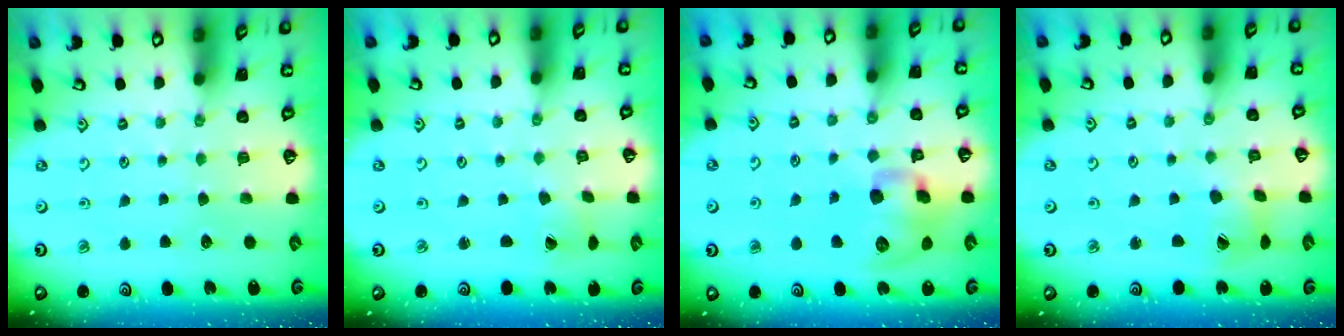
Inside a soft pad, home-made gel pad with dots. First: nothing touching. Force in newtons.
{"total": 1.6, "press": 1.5, "slide": 0.3}
{"total": 13.9, "press": 13.7, "slide": 2.4}
{"total": 5.3, "press": 5.2, "slide": 0.5}